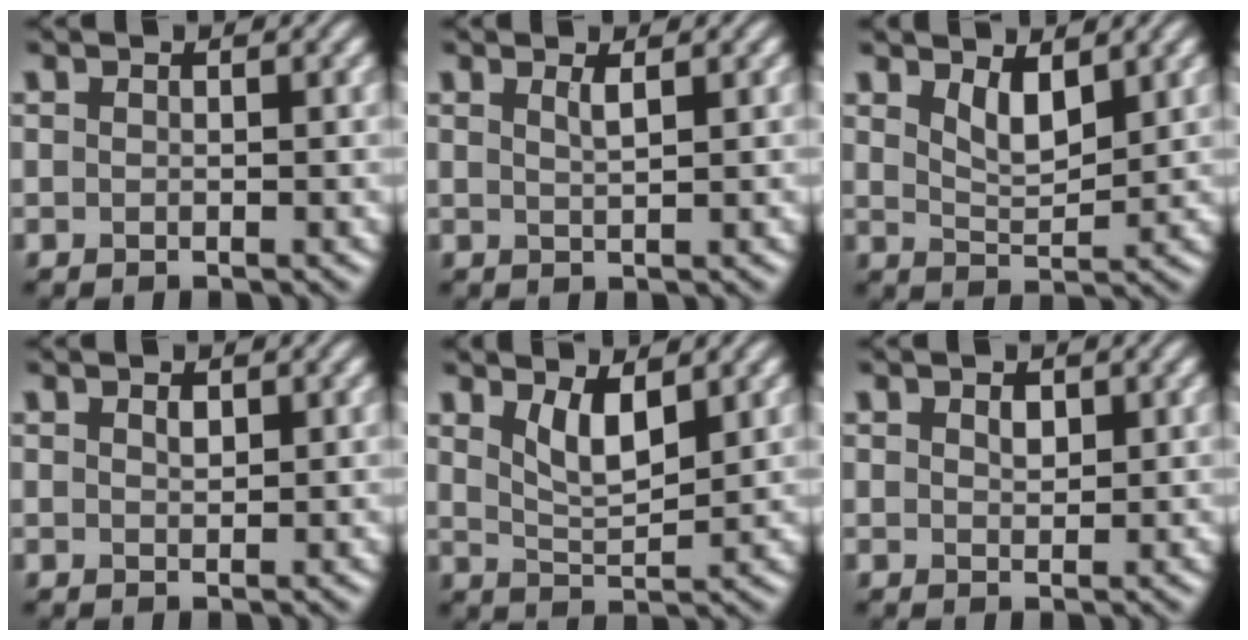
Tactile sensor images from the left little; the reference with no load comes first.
{"total": 1.2, "force": [0.7, 0.3, 1.0], "torque": [-0.011, 0.001, 0.010]}
{"total": 2.8, "force": [1.7, 1.0, 2.0], "torque": [-0.041, -0.009, 0.035]}
{"total": 0.8, "force": [0.5, 0.4, 0.6], "torque": [-0.013, 0.000, 0.009]}
{"total": 3.3, "force": [1.8, 1.1, 2.6], "torque": [-0.052, -0.010, 0.039]}
{"total": 1.1, "force": [0.6, 0.7, 0.7], "torque": [-0.012, 0.000, 0.011]}